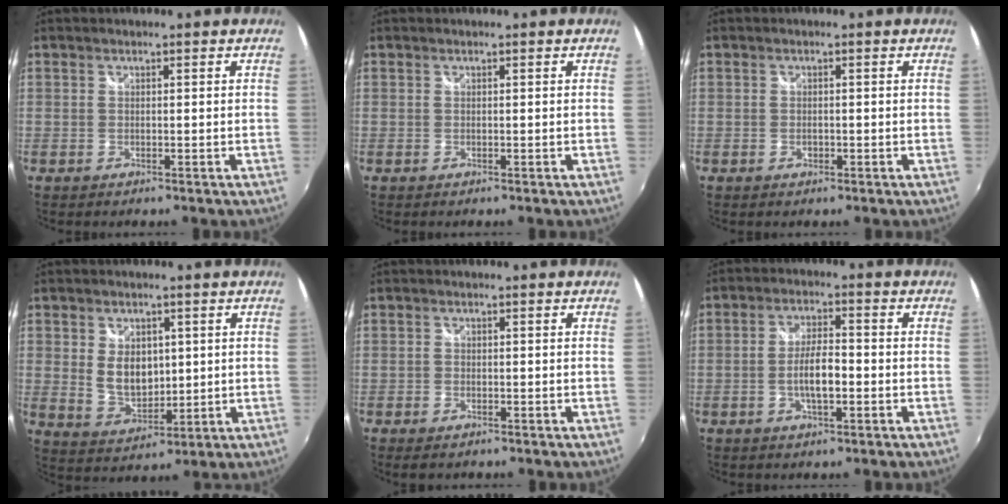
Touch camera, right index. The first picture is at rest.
{"total": 0.0}
{"total": 1.1, "force": [-0.4, 0.8, 0.5], "torque": [-0.009, -0.001, -0.007]}
{"total": 7.6, "force": [1.2, 5.4, 5.2], "torque": [-0.095, -0.003, 0.033]}
{"total": 1.8, "force": [-1.2, 1.1, 0.8], "torque": [-0.019, -0.005, -0.021]}
{"total": 6.0, "force": [-1.7, 1.8, 5.5], "torque": [-0.104, 0.003, -0.027]}